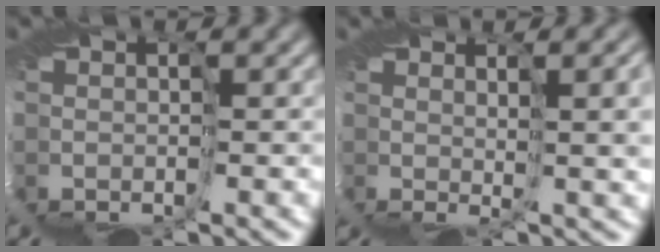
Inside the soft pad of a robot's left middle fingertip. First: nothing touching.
{"total": 6.1, "force": [1.9, 2.1, 5.4], "torque": [-0.071, 0.012, 0.033]}